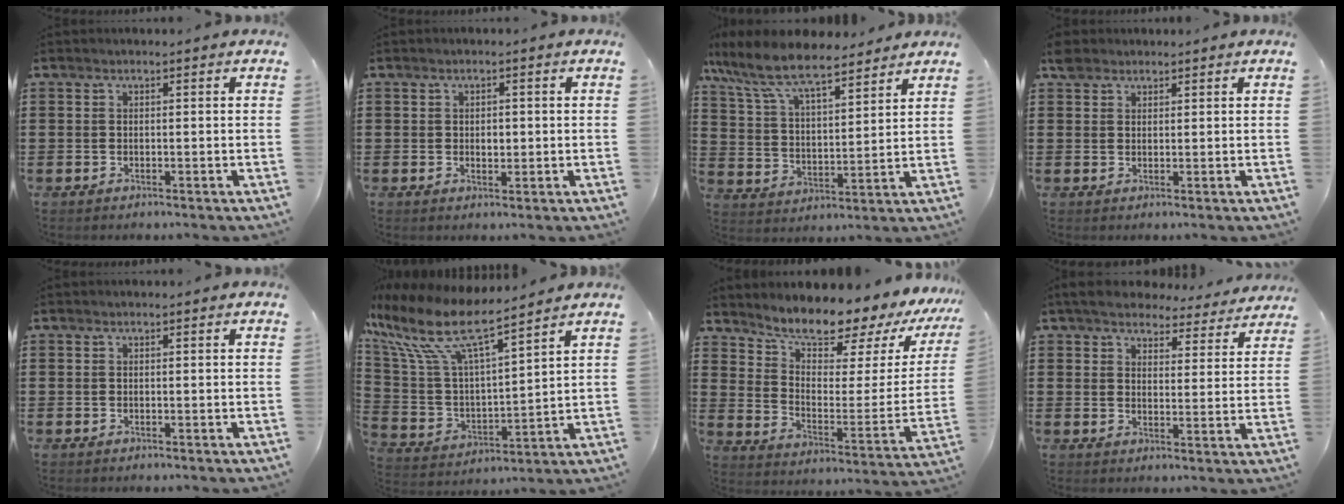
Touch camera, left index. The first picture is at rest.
{"total": 1.6, "force": [0.1, 1.0, 1.2], "torque": [-0.017, 0.004, -0.002]}
{"total": 9.5, "force": [8.1, 2.3, 4.5], "torque": [-0.119, -0.035, 0.142]}
{"total": 2.5, "force": [2.0, 1.5, 0.5], "torque": [-0.018, 0.008, 0.038]}
{"total": 0.0}
{"total": 11.4, "force": [8.5, 2.4, 7.2], "torque": [-0.185, -0.054, 0.144]}
{"total": 9.0, "force": [8.5, 1.3, 2.6], "torque": [-0.071, -0.076, 0.142]}
{"total": 5.3, "force": [5.1, 1.2, 0.8], "torque": [-0.042, -0.026, 0.091]}